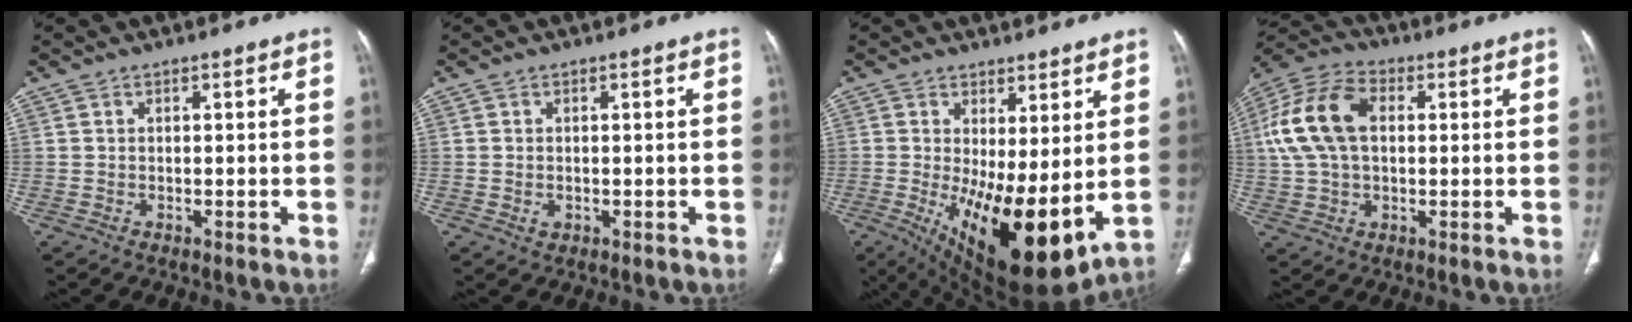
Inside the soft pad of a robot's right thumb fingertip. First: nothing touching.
{"total": 1.4, "force": [-0.2, 1.1, 0.9], "torque": [-0.015, 0.001, 0.000]}
{"total": 16.8, "force": [-1.1, 6.4, 15.5], "torque": [-0.257, -0.037, 0.006]}
{"total": 14.4, "force": [2.3, 9.1, 10.9], "torque": [-0.224, 0.028, 0.038]}